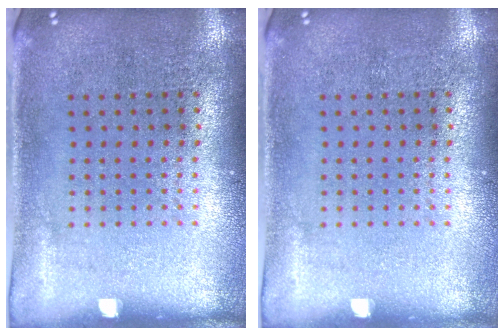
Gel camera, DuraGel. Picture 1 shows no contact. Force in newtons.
{"total": 0.0}